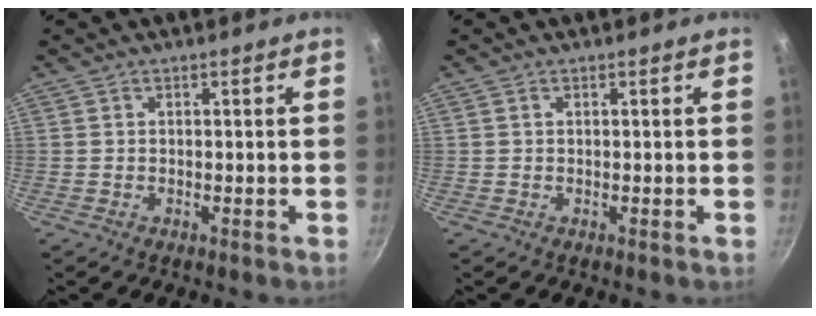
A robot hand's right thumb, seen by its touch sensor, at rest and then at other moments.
{"total": 0.0}